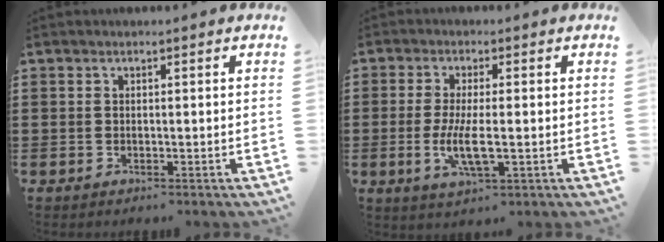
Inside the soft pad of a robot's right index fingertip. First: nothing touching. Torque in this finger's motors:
{"motor_torque": [1.01, 1.13, 0.13, 0.05]}